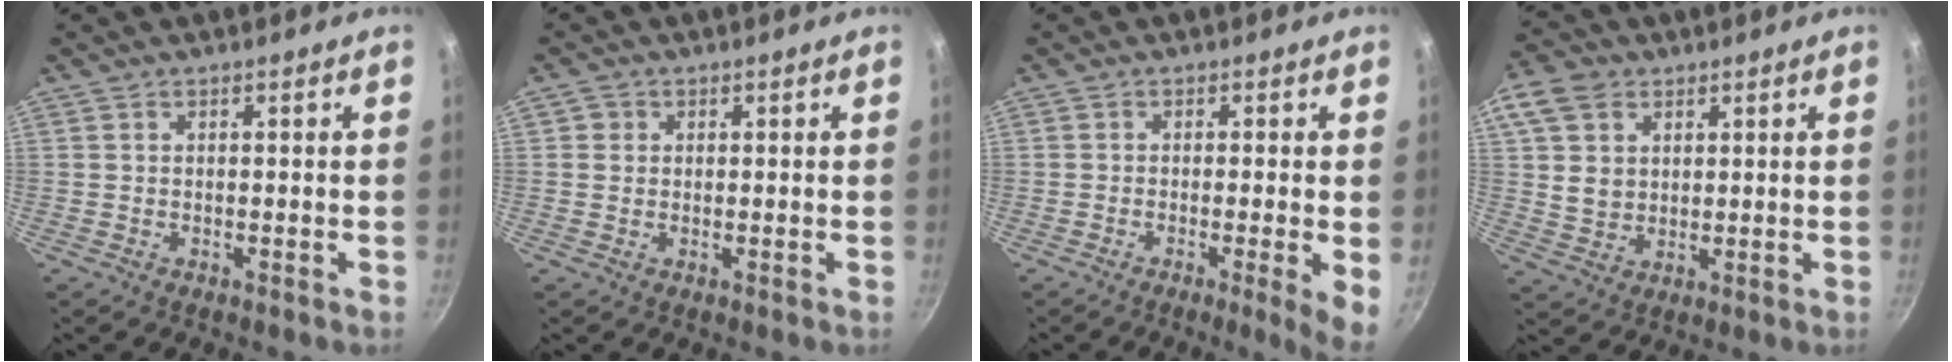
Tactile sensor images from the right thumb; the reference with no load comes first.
{"total": 1.8, "force": [0.3, 1.7, 0.4], "torque": [0.001, 0.001, 0.000]}
{"total": 5.7, "force": [-1.1, 0.5, 5.6], "torque": [-0.070, -0.004, -0.018]}
{"total": 9.3, "force": [3.3, 7.2, 4.7], "torque": [-0.063, -0.011, 0.059]}